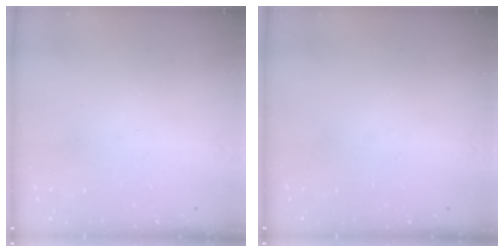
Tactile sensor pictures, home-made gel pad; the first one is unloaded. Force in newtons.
{"total": 0.0}